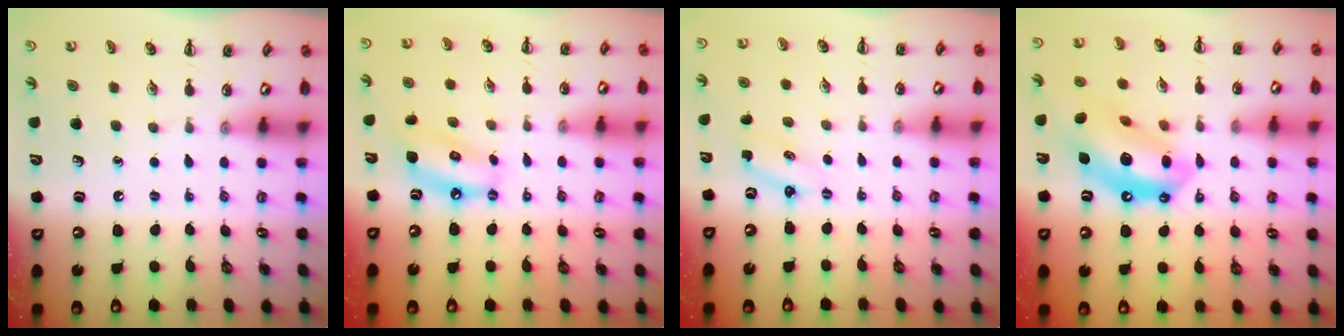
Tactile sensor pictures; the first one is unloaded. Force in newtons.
{"total": 10.4, "press": 10.1, "slide": 2.6}
{"total": 2.4, "press": 2.4, "slide": 0.6}
{"total": 16.0, "press": 15.5, "slide": 4.2}